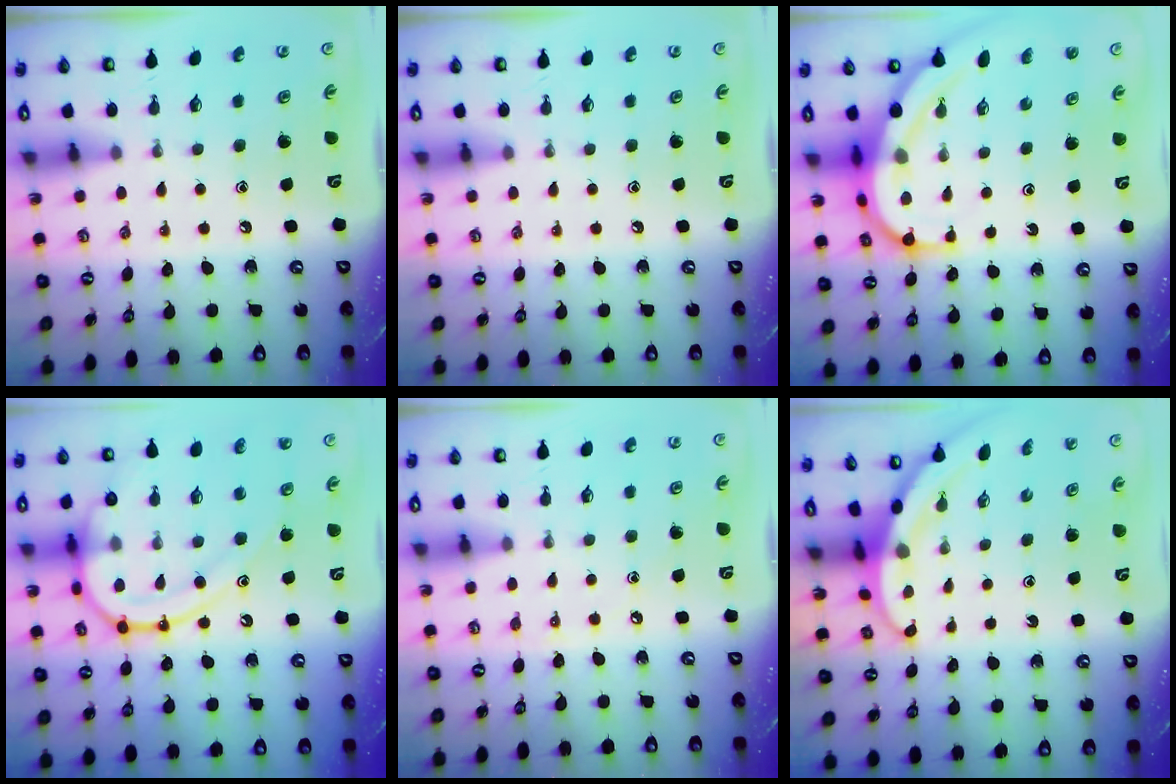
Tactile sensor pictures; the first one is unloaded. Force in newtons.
{"total": 0.0}
{"total": 11.5, "press": 11.4, "slide": 1.2}
{"total": 16.7, "press": 16.6, "slide": 1.7}
{"total": 2.3, "press": 2.3, "slide": 0.3}
{"total": 3.2, "press": 3.2, "slide": 0.2}